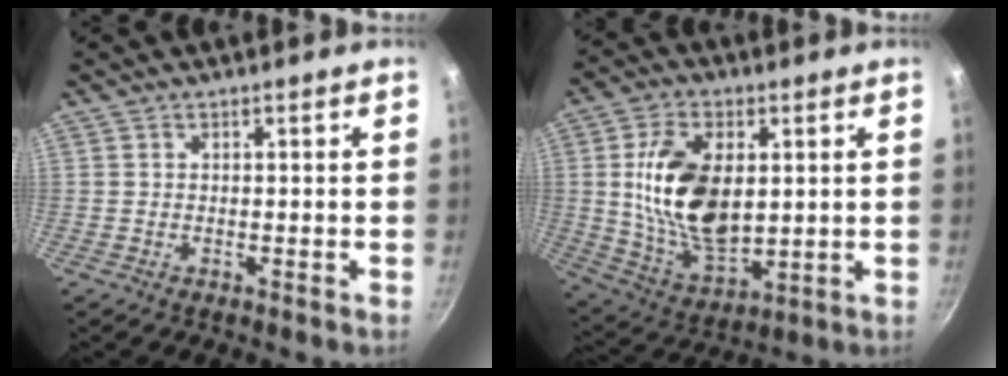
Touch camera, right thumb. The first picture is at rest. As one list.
[{"total": 17.8, "force": [2.3, 10.2, 14.4], "torque": [-0.249, -0.015, 0.054]}]